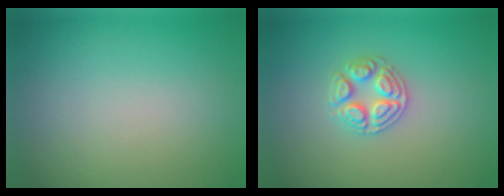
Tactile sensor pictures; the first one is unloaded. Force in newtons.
{"total": 2.9, "press": 2.8, "slide": 0.4}